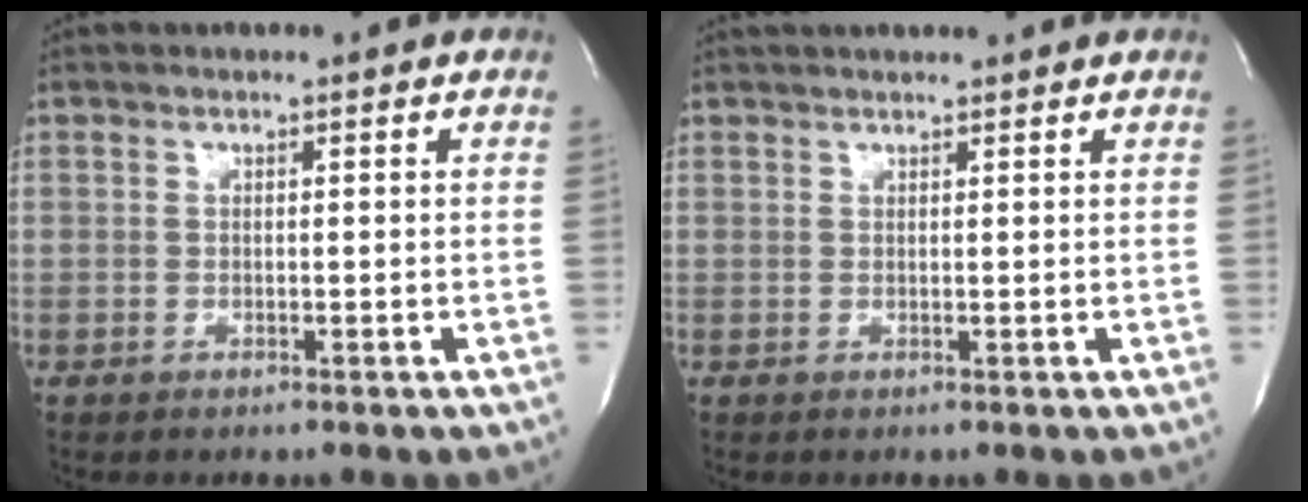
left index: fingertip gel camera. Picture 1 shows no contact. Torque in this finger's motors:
{"motor_torque": [0.02, -0.15, 0.08, 0.09]}